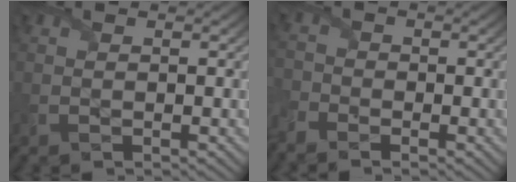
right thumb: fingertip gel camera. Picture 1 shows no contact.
{"total": 3.4, "force": [-2.8, 1.6, 0.9], "torque": [-0.031, -0.012, -0.065]}